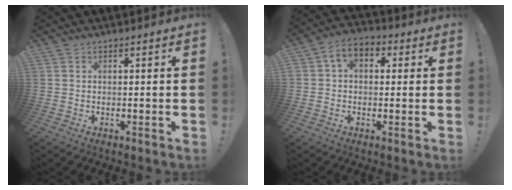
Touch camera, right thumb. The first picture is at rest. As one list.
[{"total": 6.4, "force": [1.2, 4.5, 4.4], "torque": [-0.076, 0.007, 0.028]}]